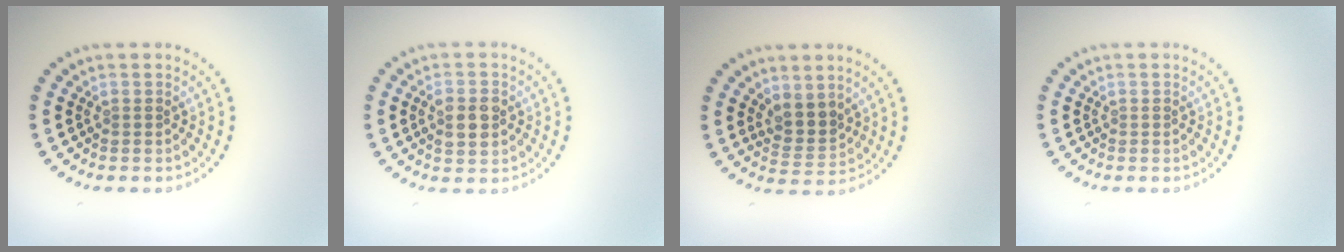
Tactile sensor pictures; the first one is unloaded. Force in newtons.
{"total": 2.7, "press": 2.7, "slide": 0.1}
{"total": 2.6, "press": 2.1, "slide": 1.5}
{"total": 0.0}